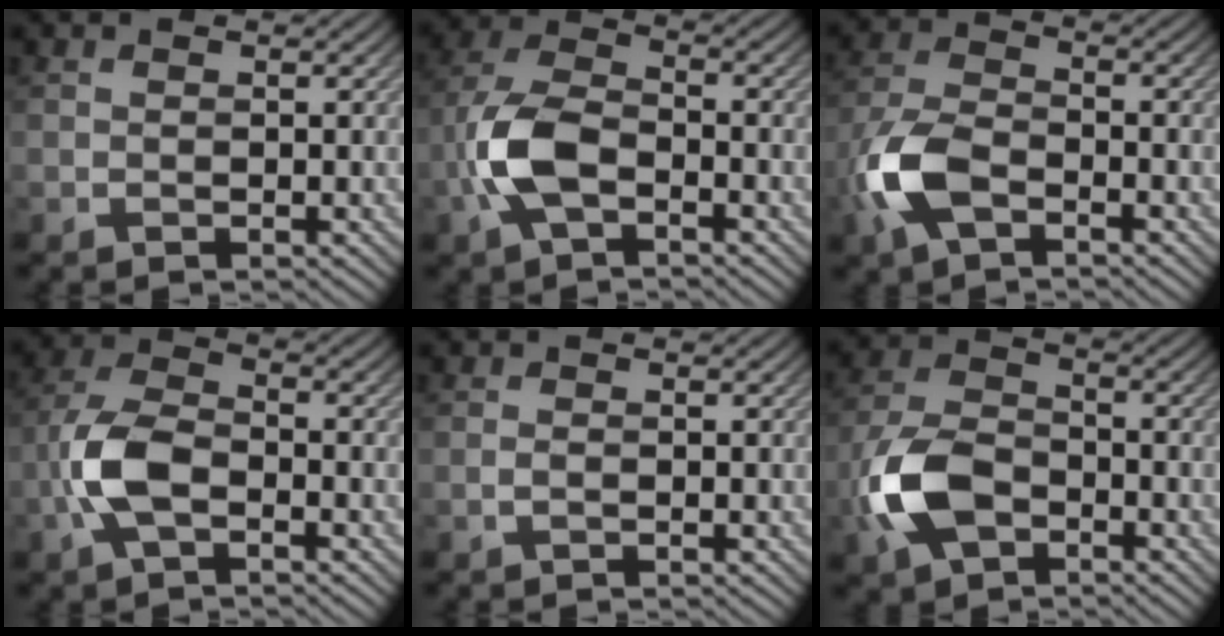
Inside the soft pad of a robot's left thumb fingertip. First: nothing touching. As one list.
[{"total": 8.1, "force": [-3.0, 4.0, 6.4], "torque": [-0.152, 0.005, -0.075]}, {"total": 8.0, "force": [-3.7, 3.9, 5.9], "torque": [-0.149, -0.003, -0.092]}, {"total": 7.2, "force": [-2.7, 3.5, 5.8], "torque": [-0.135, 0.005, -0.066]}, {"total": 0.7, "force": [-0.3, 0.2, 0.6], "torque": [-0.014, 0.000, -0.006]}, {"total": 8.9, "force": [-3.8, 5.2, 6.2], "torque": [-0.150, -0.002, -0.090]}]